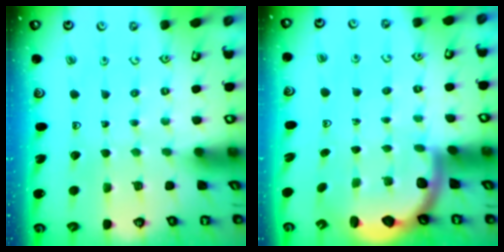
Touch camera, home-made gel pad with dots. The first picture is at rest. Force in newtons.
{"total": 2.6, "press": 2.3, "slide": 1.2}